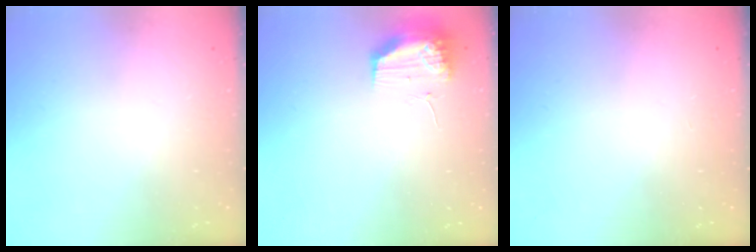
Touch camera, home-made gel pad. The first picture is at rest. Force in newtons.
{"total": 11.5, "press": 11.1, "slide": 3.1}
{"total": 0.0}